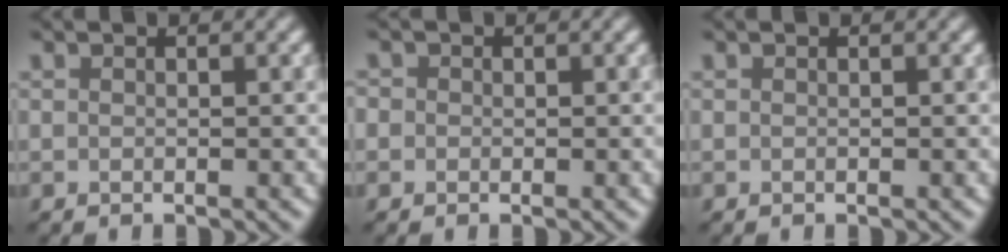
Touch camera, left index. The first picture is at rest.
{"total": 0.9, "force": [0.2, 0.9, 0.1], "torque": [0.005, 0.000, -0.012]}
{"total": 0.0}